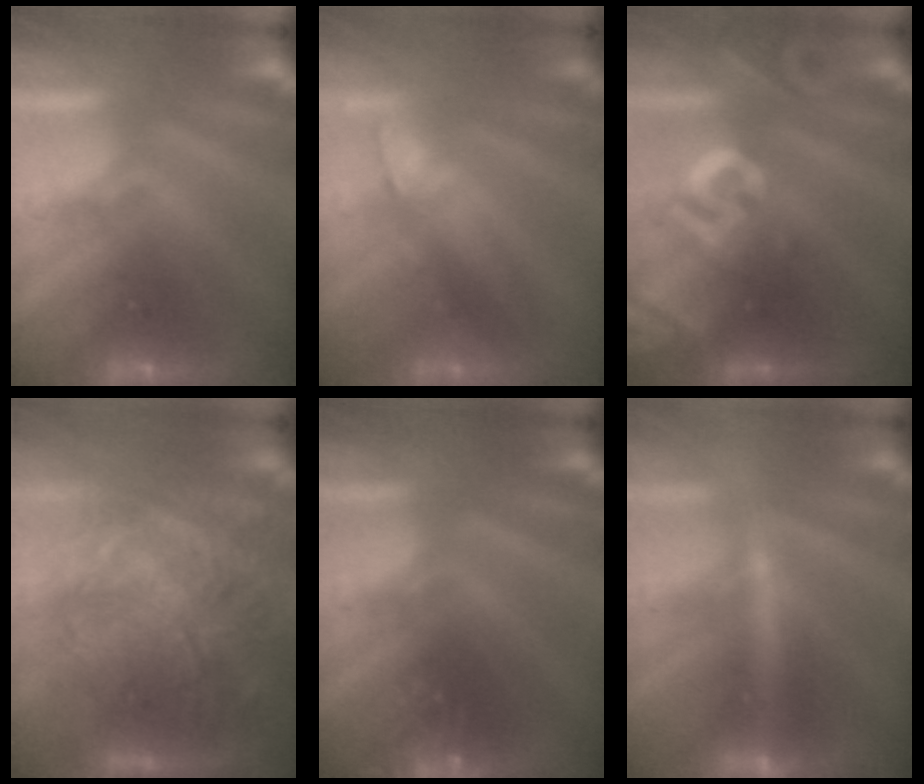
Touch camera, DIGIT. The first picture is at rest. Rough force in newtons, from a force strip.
{"total": 2.9}
{"total": 2.7}
{"total": 9.3}
{"total": 2.9}
{"total": 2.5}